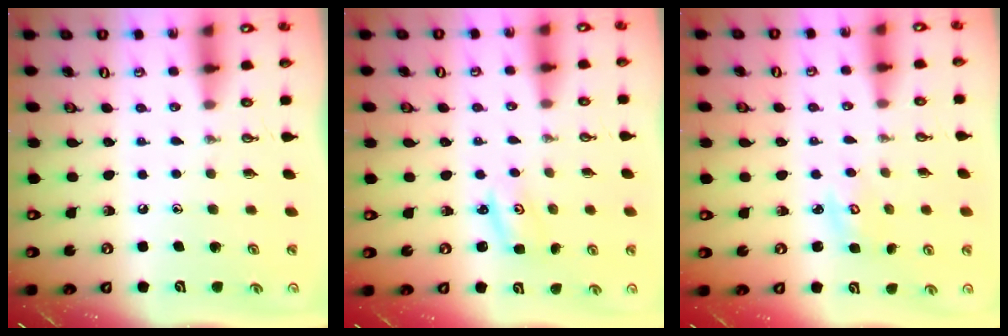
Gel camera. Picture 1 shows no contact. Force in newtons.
{"total": 2.1, "press": 2.1, "slide": 0.2}
{"total": 3.2, "press": 3.2, "slide": 0.3}